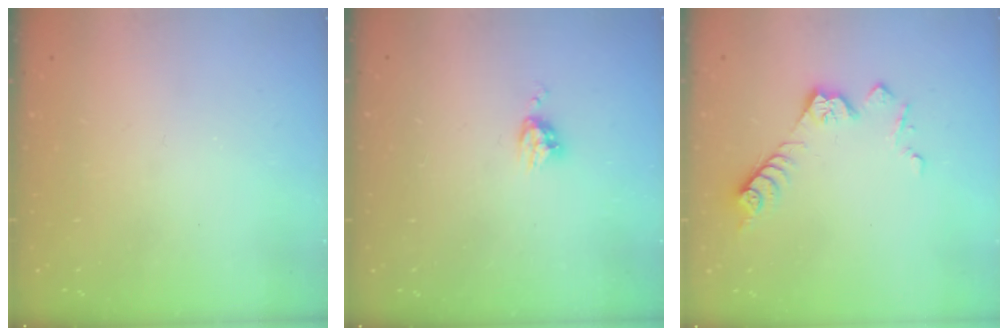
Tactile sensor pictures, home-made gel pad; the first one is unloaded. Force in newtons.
{"total": 4.4, "press": 4.4, "slide": 0.6}
{"total": 9.3, "press": 9.3, "slide": 0.6}